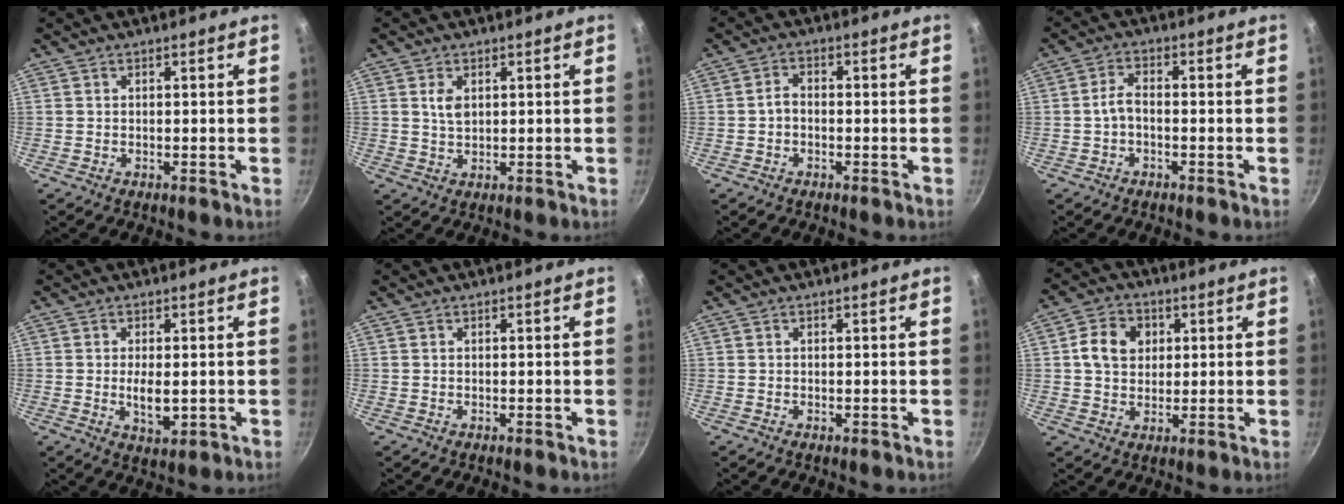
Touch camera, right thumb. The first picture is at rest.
{"total": 2.9, "force": [1.0, 1.7, 2.1], "torque": [-0.036, -0.007, 0.022]}
{"total": 2.5, "force": [-0.6, 1.8, 1.7], "torque": [-0.022, 0.013, -0.017]}
{"total": 3.5, "force": [-0.8, 2.0, 2.8], "torque": [-0.051, 0.018, -0.019]}
{"total": 4.9, "force": [-0.3, 2.3, 4.4], "torque": [-0.075, -0.011, -0.001]}
{"total": 0.0}
{"total": 0.0}
{"total": 8.7, "force": [1.8, 7.0, 4.9], "torque": [-0.064, 0.001, 0.028]}